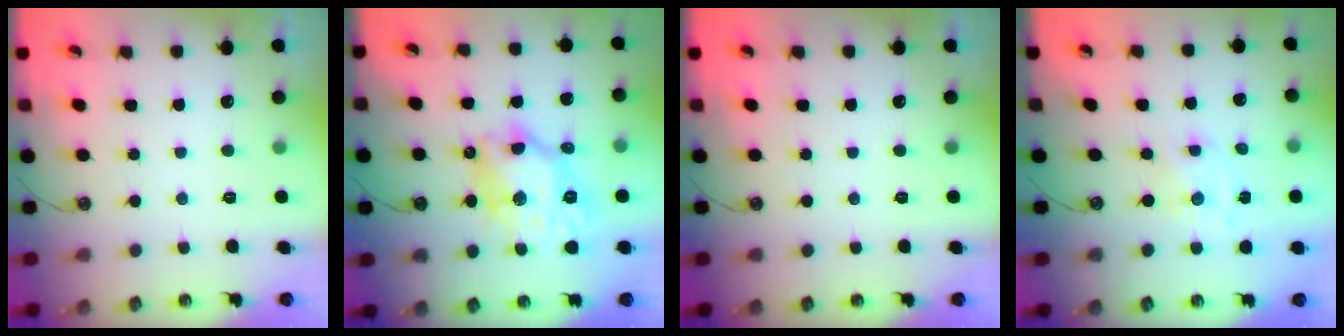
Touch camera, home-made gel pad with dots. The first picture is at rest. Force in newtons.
{"total": 14.2, "press": 14.1, "slide": 1.9}
{"total": 0.0}
{"total": 1.0, "press": 1.0, "slide": 0.2}